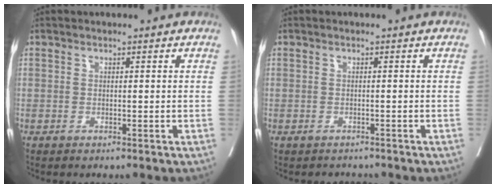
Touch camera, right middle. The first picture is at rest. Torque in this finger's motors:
{"motor_torque": [0.14, -0.09, -0.01, 0.00]}